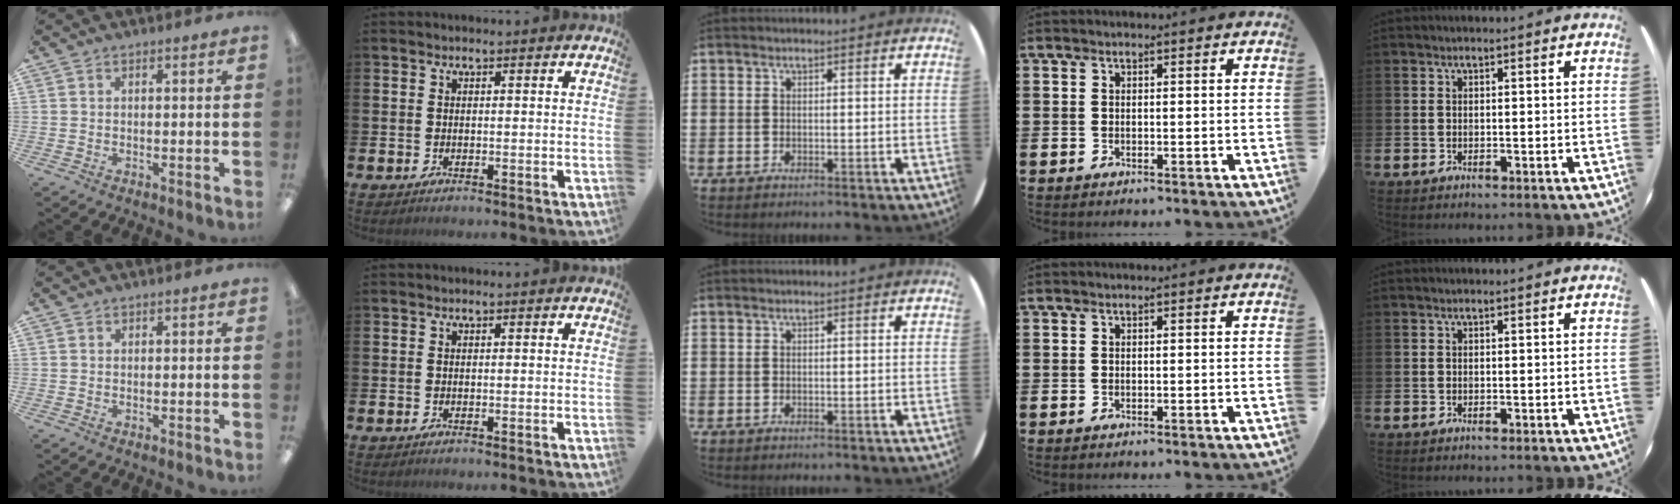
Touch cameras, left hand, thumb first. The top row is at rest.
{}